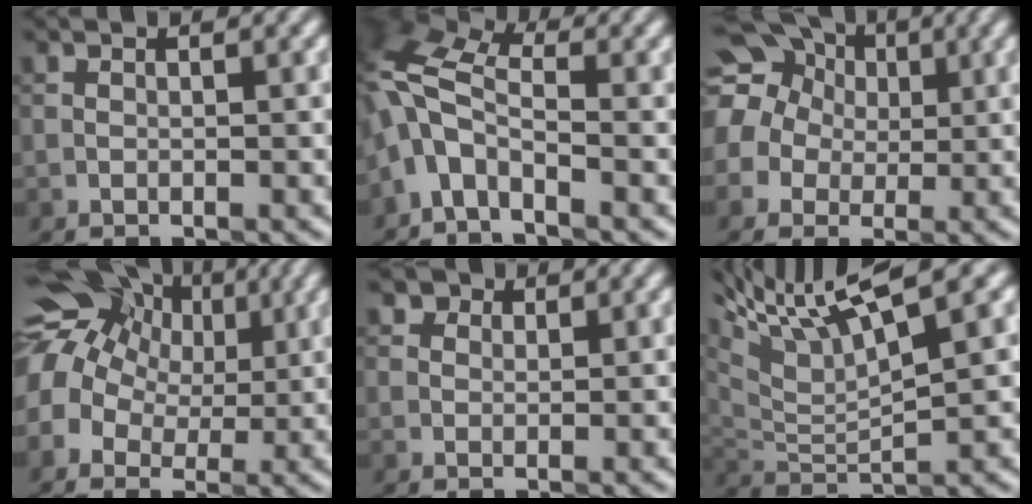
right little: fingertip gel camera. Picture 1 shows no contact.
{"total": 5.2, "force": [-1.9, 2.7, 4.0], "torque": [-0.083, 0.014, -0.050]}
{"total": 16.1, "force": [5.1, 14.0, 6.3], "torque": [-0.157, 0.049, 0.046]}
{"total": 14.0, "force": [5.4, 10.5, 7.6], "torque": [-0.162, 0.056, 0.069]}
{"total": 3.1, "force": [2.0, 2.0, 1.4], "torque": [-0.015, 0.011, 0.007]}
{"total": 7.8, "force": [5.1, 1.5, 5.7], "torque": [-0.111, 0.022, 0.096]}